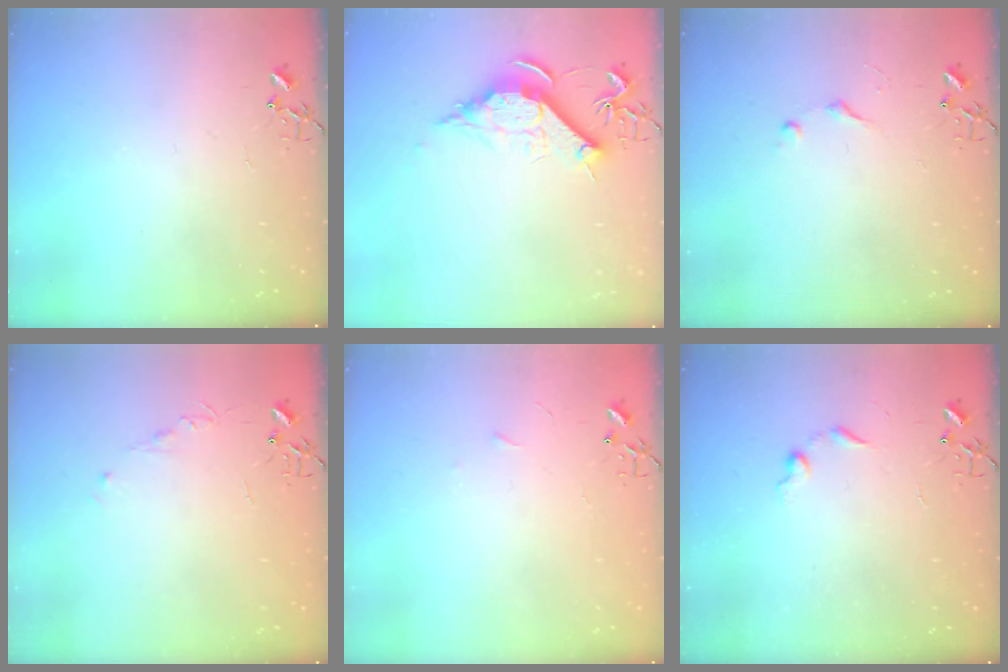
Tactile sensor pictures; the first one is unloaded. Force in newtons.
{"total": 12.4, "press": 12.3, "slide": 1.0}
{"total": 4.7, "press": 4.6, "slide": 0.5}
{"total": 4.0, "press": 3.9, "slide": 0.5}
{"total": 3.6, "press": 3.6, "slide": 0.5}
{"total": 4.8, "press": 4.8, "slide": 0.7}